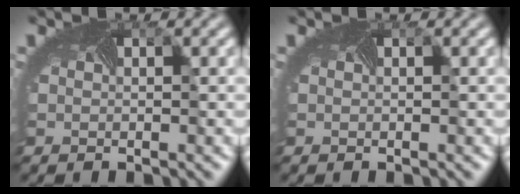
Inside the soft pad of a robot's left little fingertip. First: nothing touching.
{"total": 0.0}